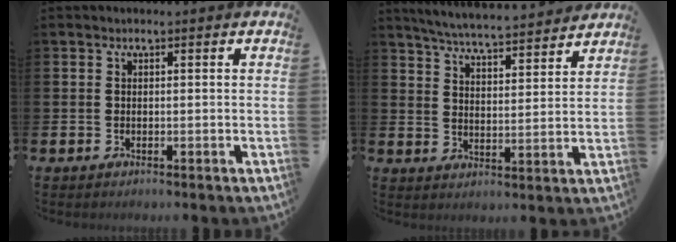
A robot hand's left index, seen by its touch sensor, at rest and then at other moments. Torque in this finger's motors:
{"motor_torque": [-0.08, -0.82, 0.76, 0.21]}